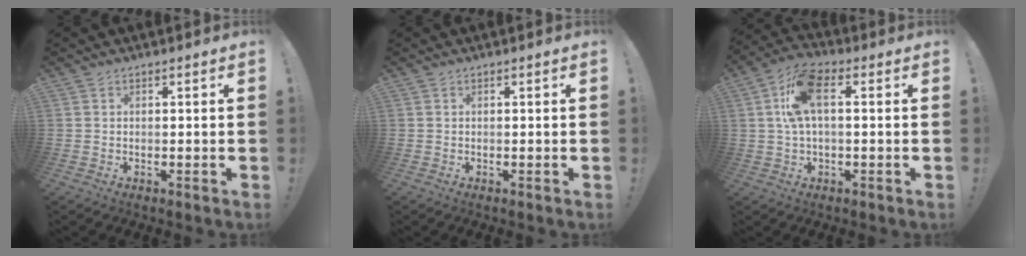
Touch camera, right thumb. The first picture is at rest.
{"total": 0.0}
{"total": 11.8, "force": [1.8, 5.8, 10.1], "torque": [-0.191, 0.013, 0.037]}